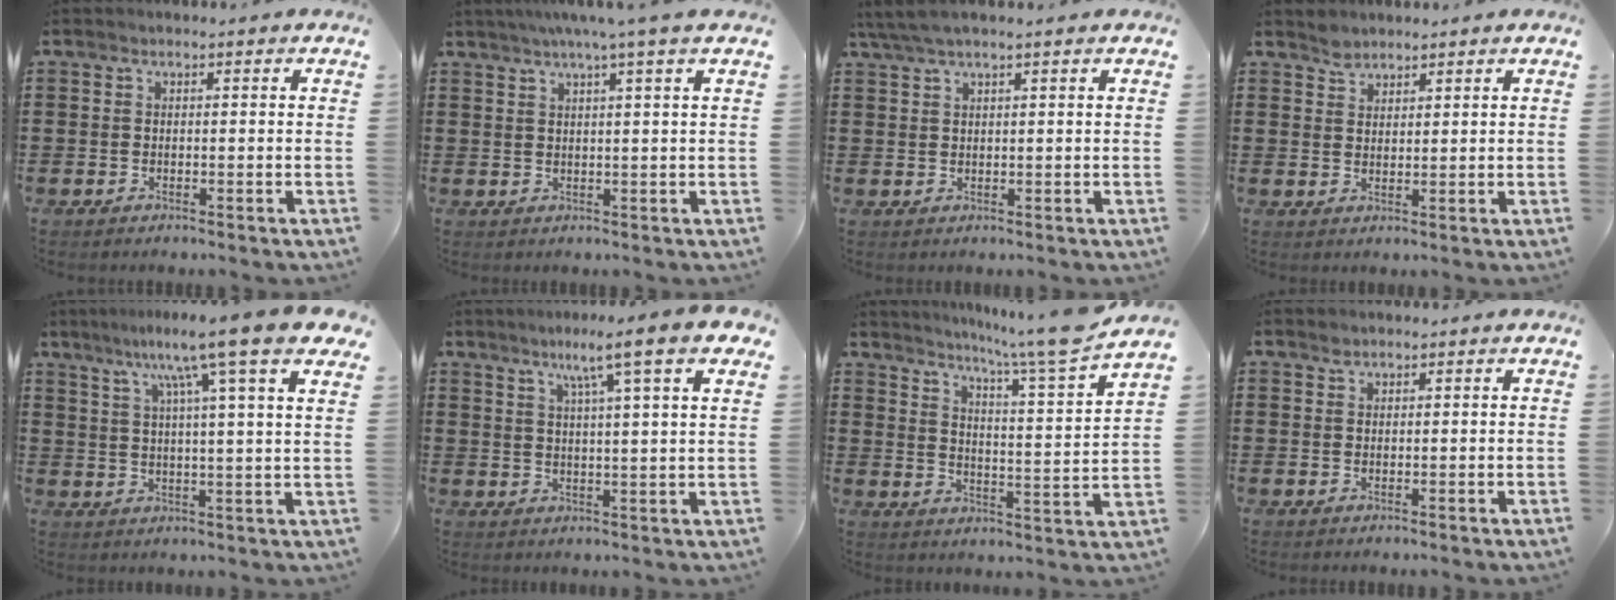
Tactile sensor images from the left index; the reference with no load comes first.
{"total": 3.6, "force": [2.4, -0.8, 2.6], "torque": [-0.055, 0.000, 0.040]}
{"total": 3.1, "force": [2.3, 0.2, 2.1], "torque": [-0.043, 0.001, 0.043]}
{"total": 2.2, "force": [2.0, 0.9, 0.2], "torque": [-0.007, -0.001, 0.040]}
{"total": 11.6, "force": [7.7, -0.5, 8.6], "torque": [-0.175, -0.026, 0.115]}
{"total": 8.3, "force": [5.4, -0.1, 6.3], "torque": [-0.122, -0.017, 0.083]}
{"total": 8.1, "force": [7.2, -1.2, 3.5], "torque": [-0.072, -0.061, 0.111]}
{"total": 0.6, "force": [0.5, 0.2, 0.2], "torque": [-0.006, 0.000, 0.011]}